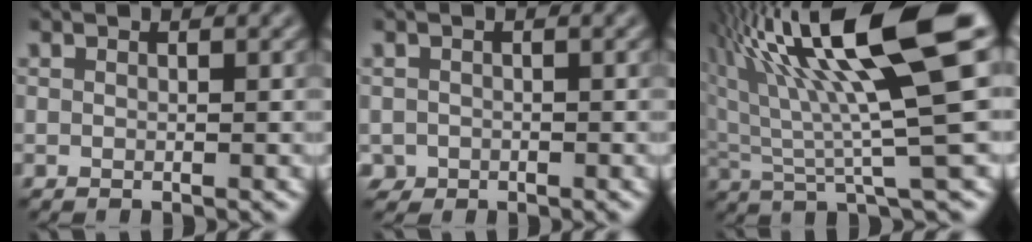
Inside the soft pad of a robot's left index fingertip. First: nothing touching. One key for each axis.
{"total": 1.2, "fx": -0.6, "fy": 1.0, "fz": -0.1, "tx": 0.006, "ty": -0.002, "tz": -0.012}
{"total": 14.5, "fx": 6.1, "fy": 2.8, "fz": 12.9, "tx": -0.224, "ty": 0.019, "tz": 0.110}